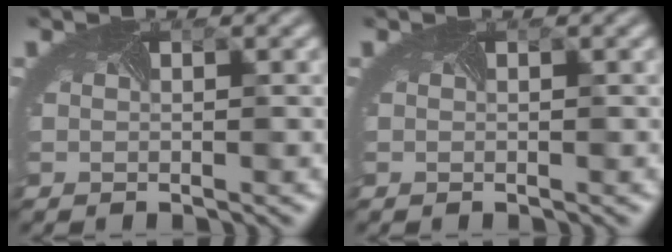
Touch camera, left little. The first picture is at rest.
{"total": 0.0}